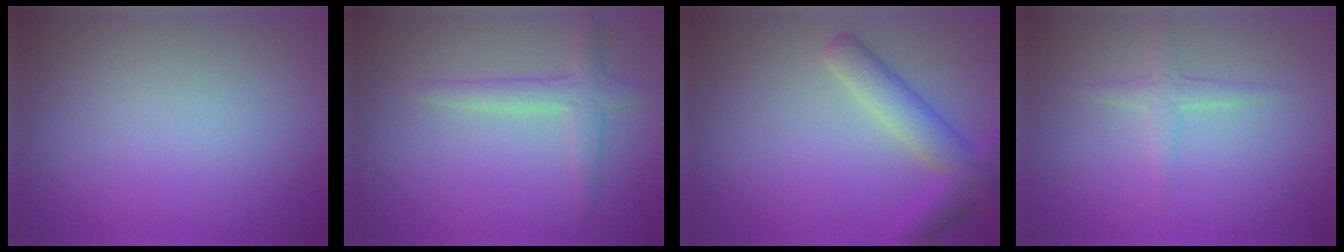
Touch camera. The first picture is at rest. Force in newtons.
{"total": 2.3, "press": 2.3, "slide": 0.1}
{"total": 4.0, "press": 4.0, "slide": 0.4}
{"total": 1.5, "press": 1.5, "slide": 0.1}